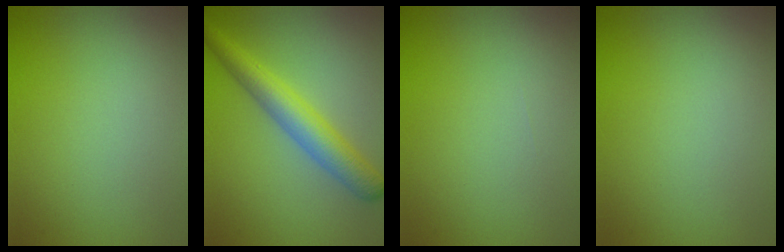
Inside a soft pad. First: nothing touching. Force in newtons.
{"total": 4.5, "press": 4.5, "slide": 0.1}
{"total": 0.0}
{"total": 0.0}